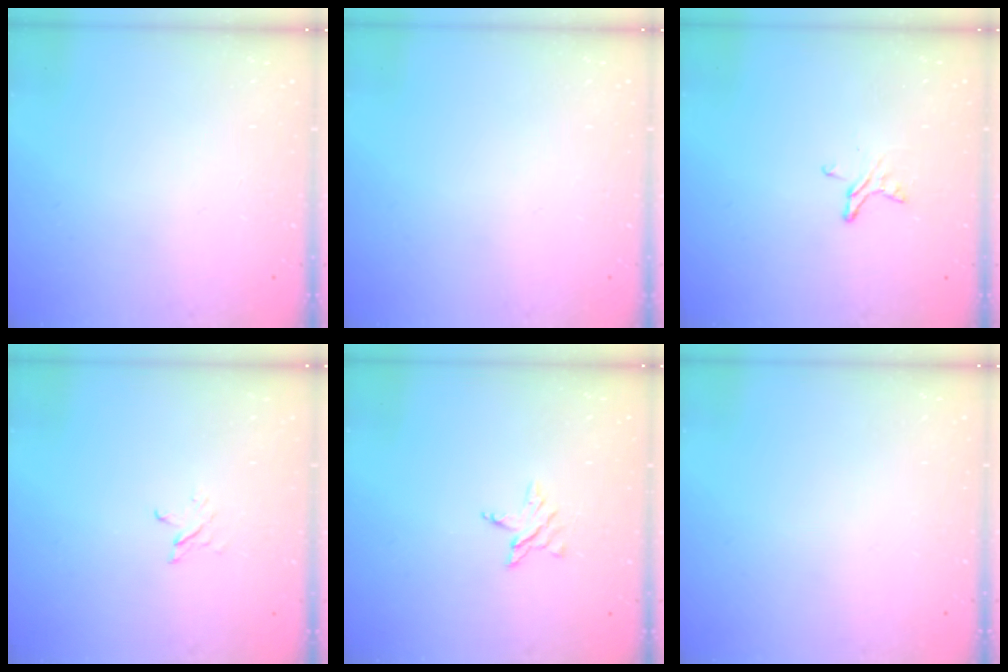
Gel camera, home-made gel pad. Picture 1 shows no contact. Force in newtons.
{"total": 0.0}
{"total": 4.5, "press": 4.4, "slide": 0.3}
{"total": 2.3, "press": 2.3, "slide": 0.3}
{"total": 4.3, "press": 4.3, "slide": 0.4}
{"total": 0.0}